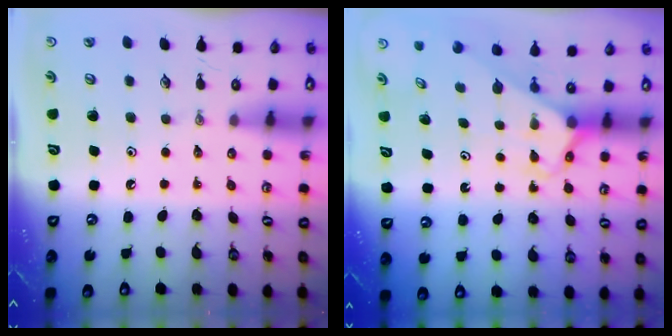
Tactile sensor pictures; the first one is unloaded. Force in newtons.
{"total": 2.6, "press": 2.6, "slide": 0.1}